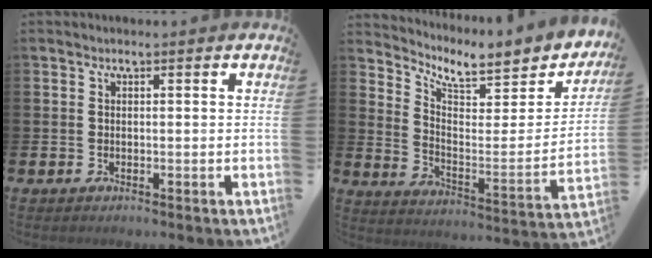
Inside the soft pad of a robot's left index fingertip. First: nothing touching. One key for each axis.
{"total": 7.0, "fx": 6.2, "fy": 1.7, "fz": 2.6, "tx": -0.060, "ty": -0.056, "tz": 0.099}